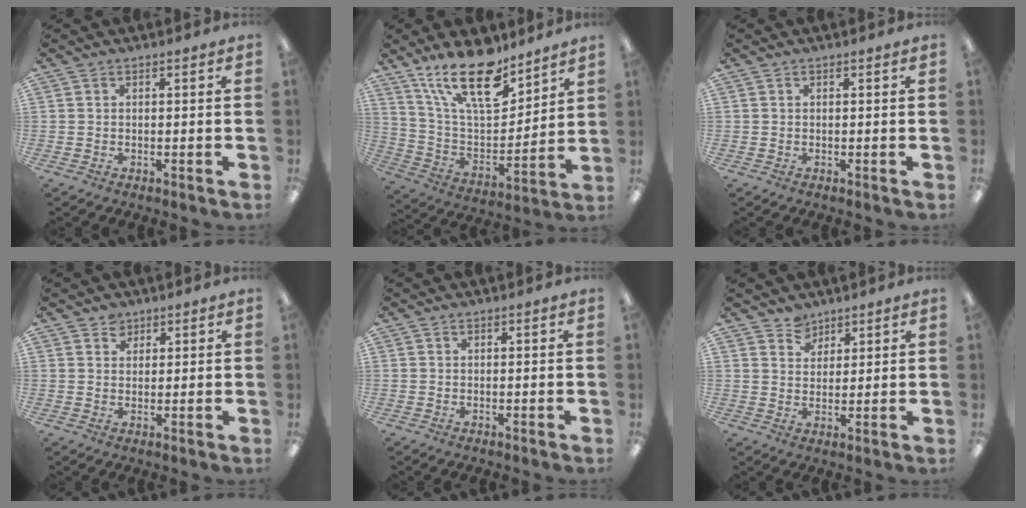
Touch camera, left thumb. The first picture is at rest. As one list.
[{"total": 20.0, "force": [13.9, 7.9, 12.0], "torque": [-0.215, -0.076, 0.245]}, {"total": 0.0}, {"total": 2.6, "force": [1.9, 1.8, 0.2], "torque": [0.001, -0.003, 0.034]}, {"total": 0.0}, {"total": 4.4, "force": [3.7, 2.3, -0.3], "torque": [-0.001, -0.019, 0.070]}]